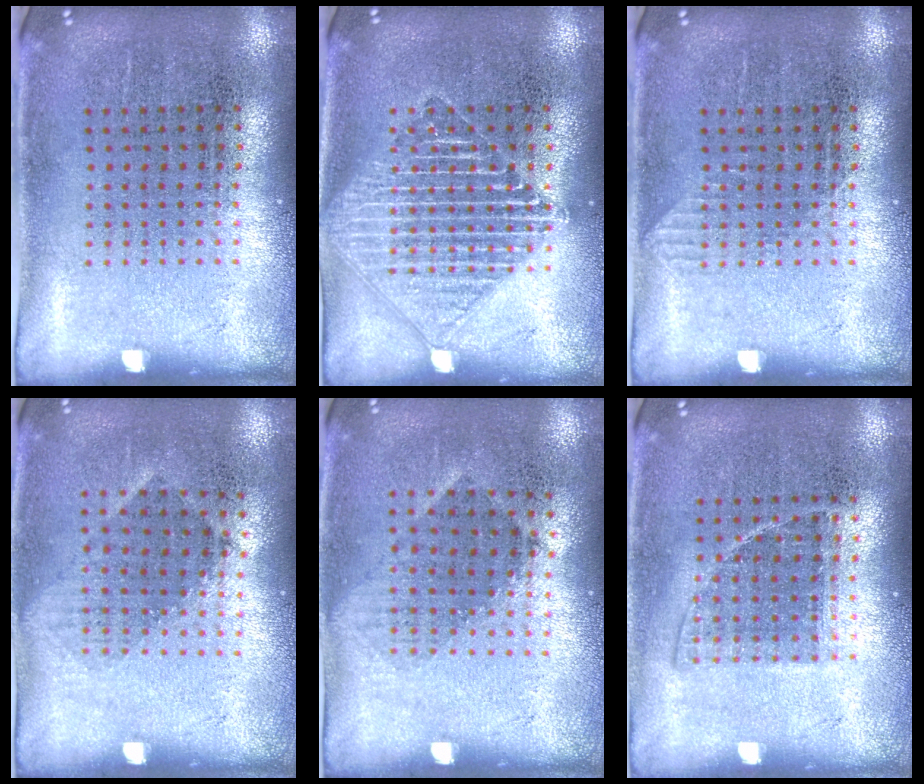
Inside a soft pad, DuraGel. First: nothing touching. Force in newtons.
{"total": 3.4, "press": 3.3, "slide": 0.5}
{"total": 0.6, "press": 0.5, "slide": 0.2}
{"total": 1.0, "press": 0.8, "slide": 0.6}
{"total": 1.0, "press": 0.8, "slide": 0.6}
{"total": 0.8, "press": 0.7, "slide": 0.4}